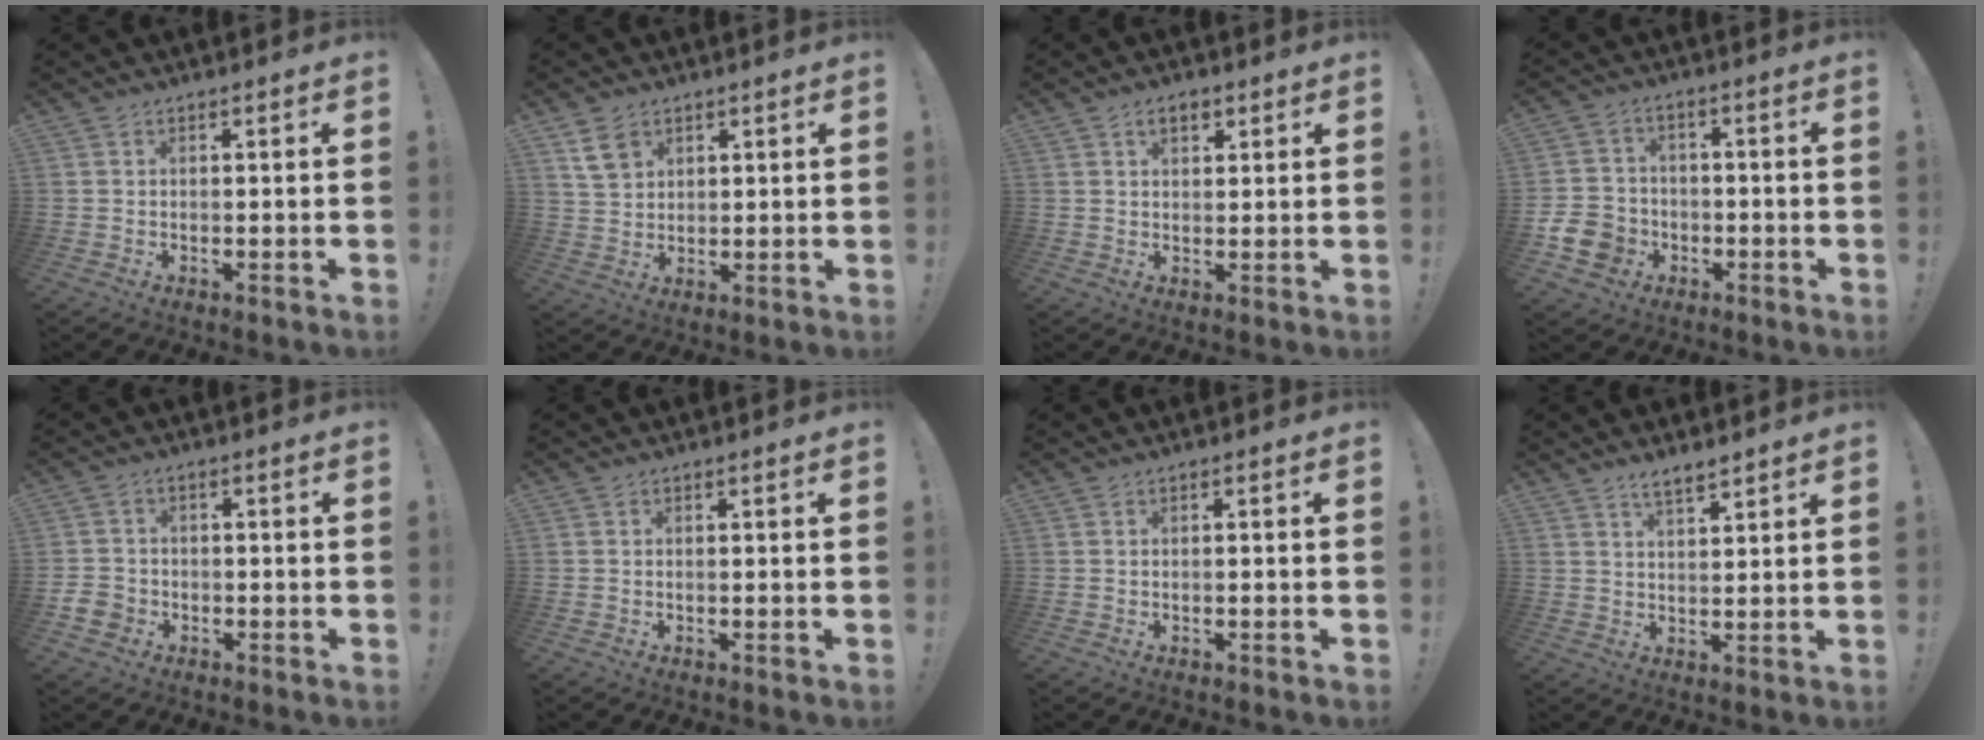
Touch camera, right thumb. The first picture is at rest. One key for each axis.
{"total": 6.5, "fx": 4.0, "fy": 4.7, "fz": 2.2, "tx": -0.026, "ty": -0.008, "tz": 0.075}
{"total": 4.0, "fx": 1.9, "fy": 2.5, "fz": 2.5, "tx": -0.036, "ty": 0.001, "tz": 0.032}
{"total": 10.3, "fx": -4.3, "fy": 8.5, "fz": 4.0, "tx": -0.073, "ty": 0.025, "tz": -0.077}
{"total": 5.0, "fx": -2.7, "fy": 3.8, "fz": 1.8, "tx": -0.047, "ty": 0.011, "tz": -0.052}
{"total": 0.0}
{"total": 0.8, "fx": -0.5, "fy": -0.1, "fz": 0.6, "tx": -0.012, "ty": 0.000, "tz": -0.009}
{"total": 4.5, "fx": 3.8, "fy": 1.3, "fz": 2.1, "tx": -0.029, "ty": -0.026, "tz": 0.066}